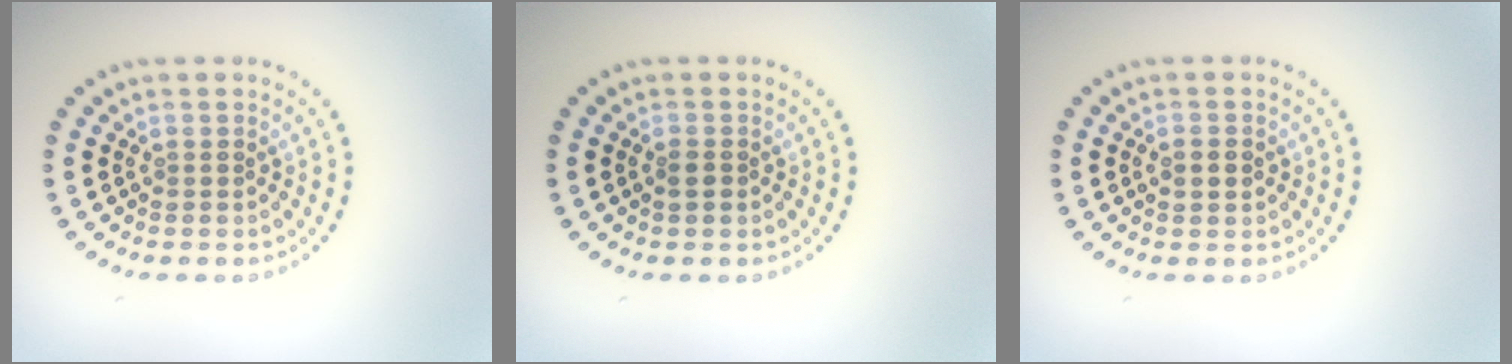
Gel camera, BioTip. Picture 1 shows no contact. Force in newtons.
{"total": 0.9, "press": 0.8, "slide": 0.4}
{"total": 2.0, "press": 2.0, "slide": 0.0}